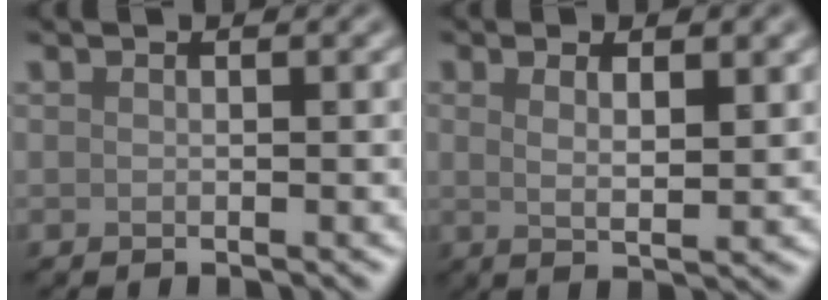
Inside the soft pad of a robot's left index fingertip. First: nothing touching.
{"total": 3.7, "force": [1.4, 1.0, 3.2], "torque": [-0.047, -0.003, 0.019]}